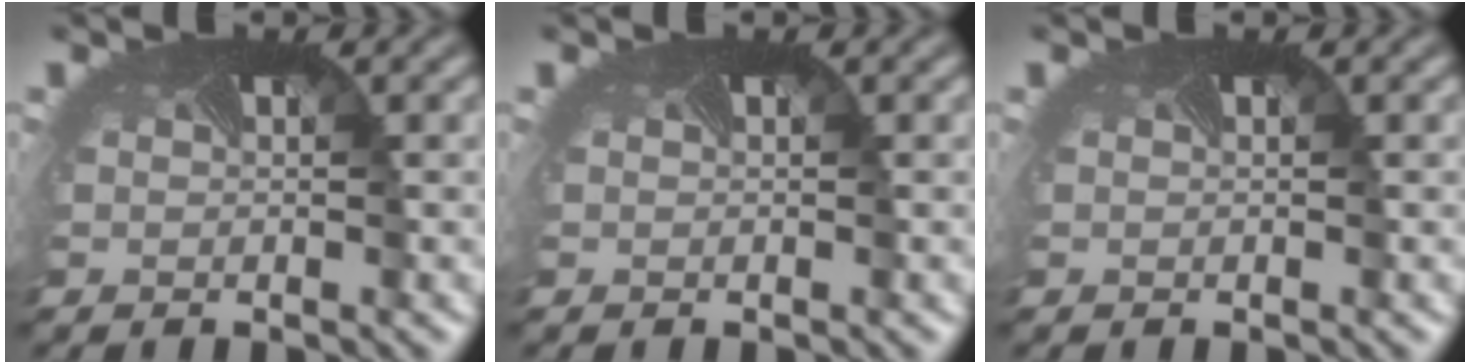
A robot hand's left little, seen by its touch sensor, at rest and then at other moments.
{"total": 0.0}
{"total": 0.0}